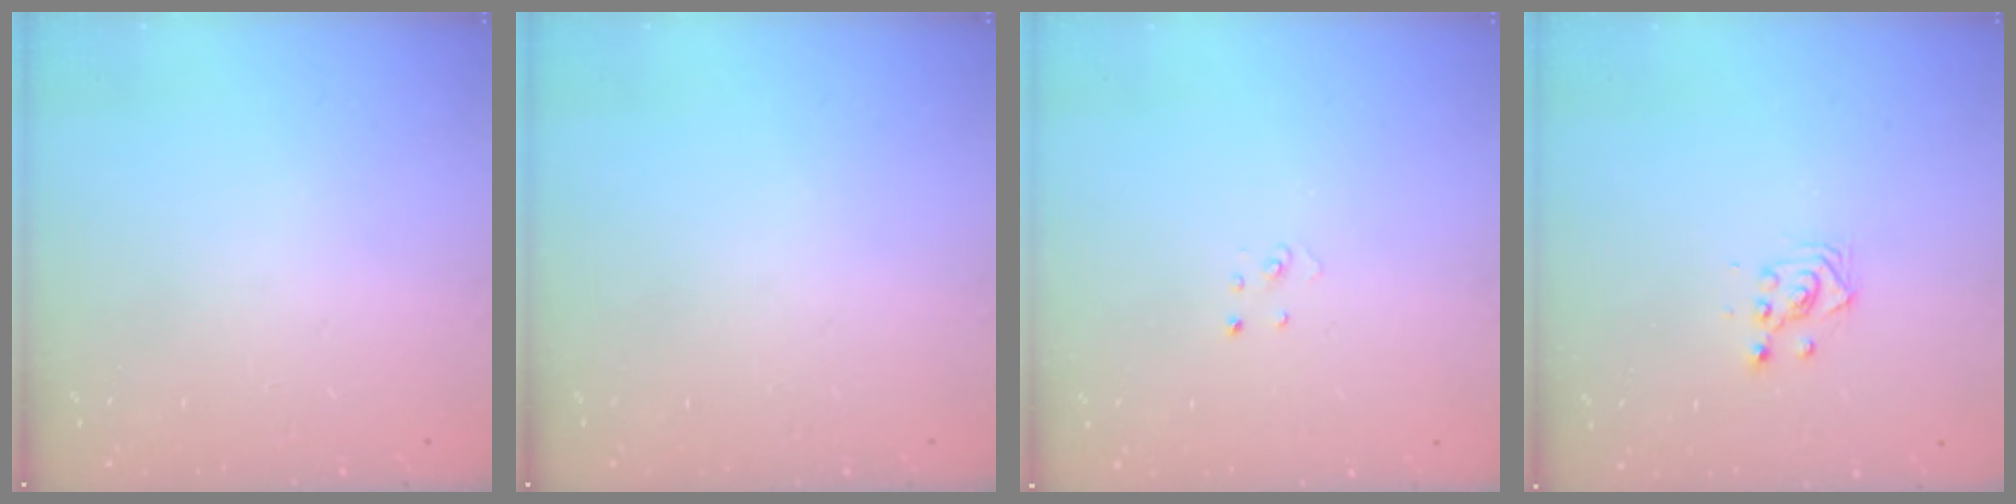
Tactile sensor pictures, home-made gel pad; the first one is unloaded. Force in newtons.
{"total": 0.0}
{"total": 1.9, "press": 1.9, "slide": 0.2}
{"total": 2.9, "press": 2.9, "slide": 0.1}